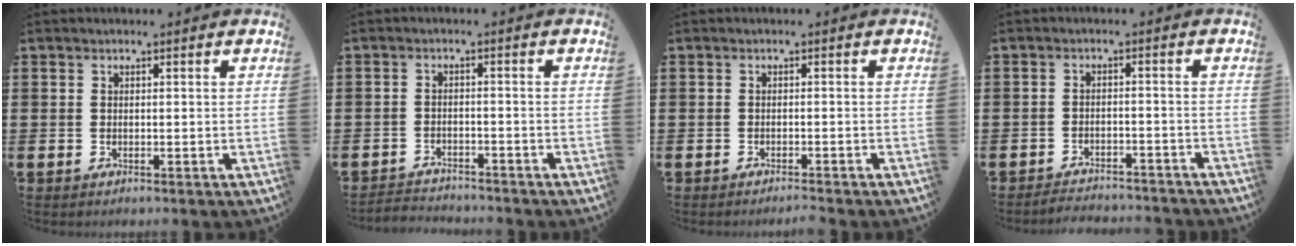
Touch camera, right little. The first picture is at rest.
{"total": 2.1, "force": [-2.1, 0.1, -0.3], "torque": [-0.002, 0.002, -0.047]}
{"total": 0.9, "force": [-0.9, -0.2, 0.1], "torque": [-0.002, -0.001, -0.018]}
{"total": 2.4, "force": [-2.4, 0.0, -0.2], "torque": [-0.002, 0.003, -0.051]}